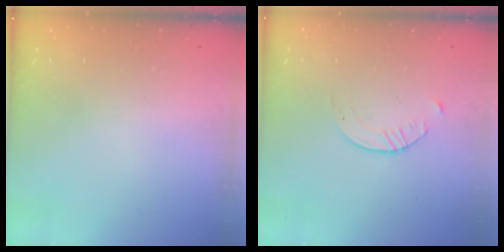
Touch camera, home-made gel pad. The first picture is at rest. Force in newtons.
{"total": 2.8, "press": 2.7, "slide": 0.3}